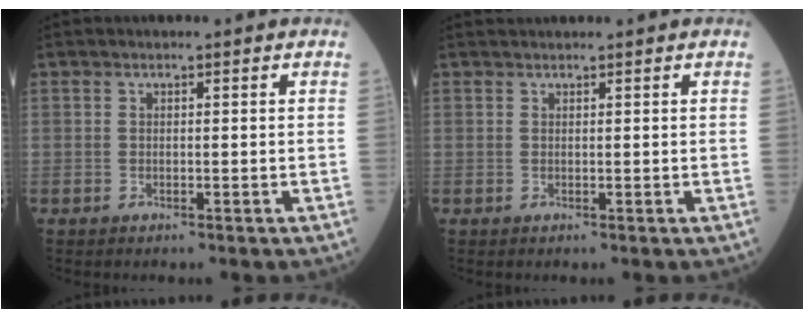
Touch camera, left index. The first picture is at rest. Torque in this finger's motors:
{"motor_torque": [-0.06, 0.21, -0.04, 0.01]}